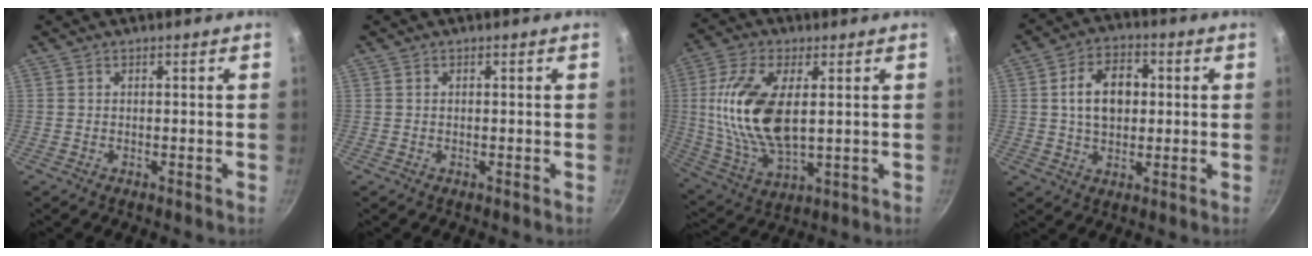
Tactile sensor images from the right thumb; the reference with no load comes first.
{"total": 0.0}
{"total": 17.1, "force": [2.4, 8.4, 14.7], "torque": [-0.287, -0.005, 0.051]}
{"total": 10.3, "force": [1.3, 7.0, 7.3], "torque": [-0.099, 0.013, 0.017]}